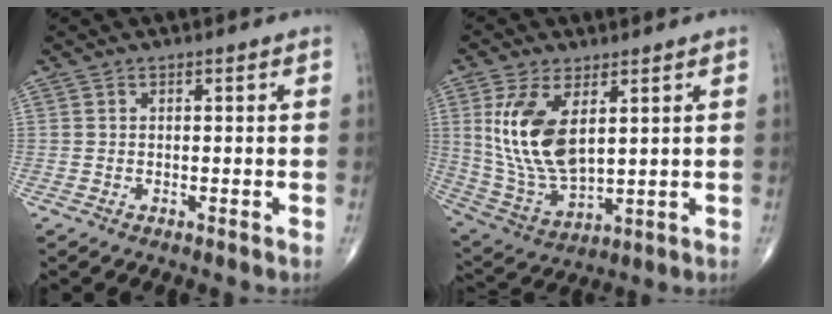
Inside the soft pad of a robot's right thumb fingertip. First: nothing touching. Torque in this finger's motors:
{"motor_torque": [-0.36, 0.77, 0.81, 0.37, 0.31]}